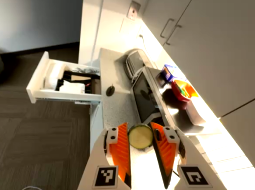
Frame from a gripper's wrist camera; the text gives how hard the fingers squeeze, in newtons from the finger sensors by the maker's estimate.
{"total": 10.9, "left": 11.0, "right": 10.7}